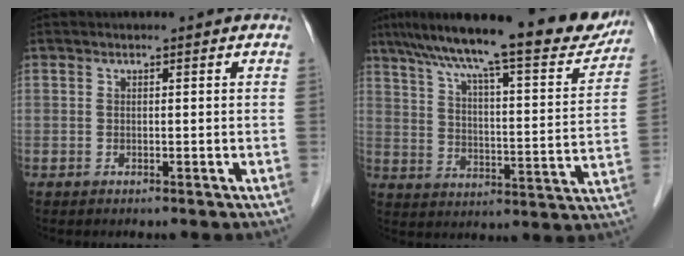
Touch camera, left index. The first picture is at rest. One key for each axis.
{"total": 23.6, "fx": 19.7, "fy": 3.4, "fz": 12.6, "tx": -0.200, "ty": -0.004, "tz": 0.271}